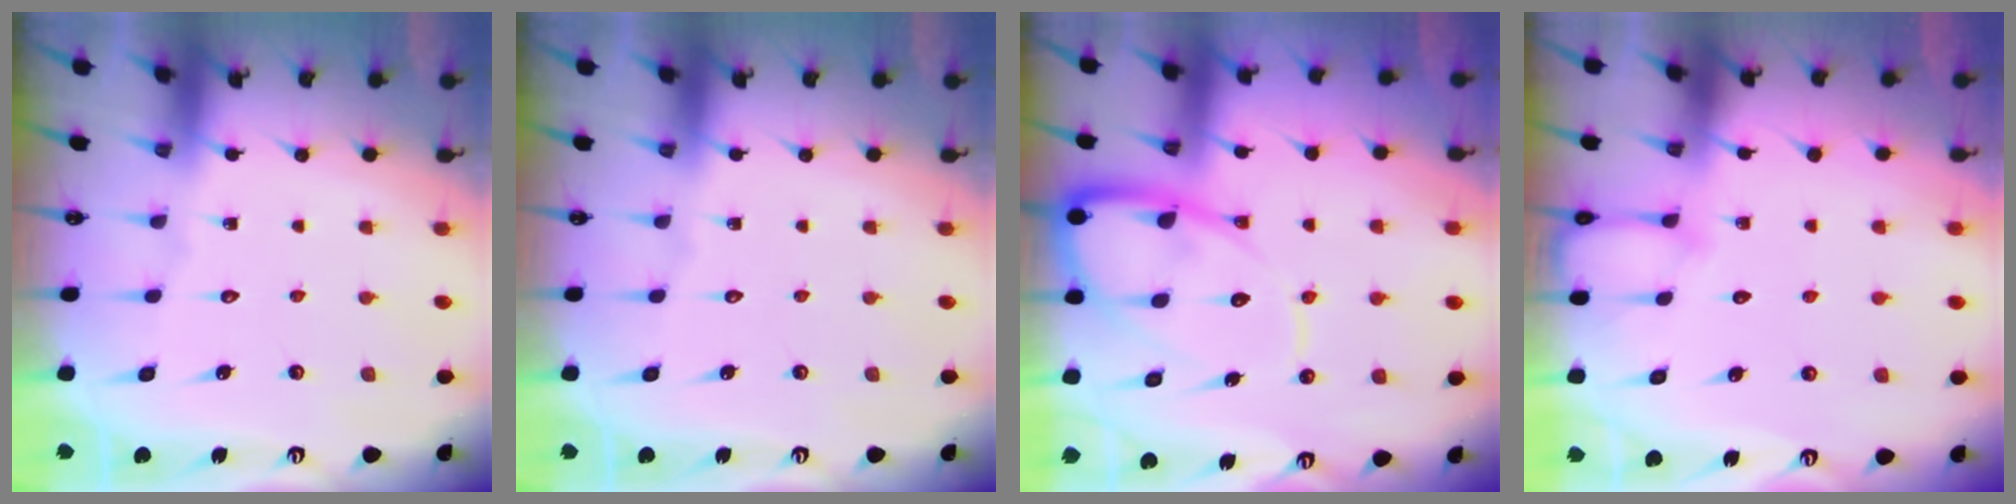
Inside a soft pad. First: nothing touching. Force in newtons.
{"total": 0.0}
{"total": 11.8, "press": 11.7, "slide": 1.2}
{"total": 3.7, "press": 3.7, "slide": 0.3}